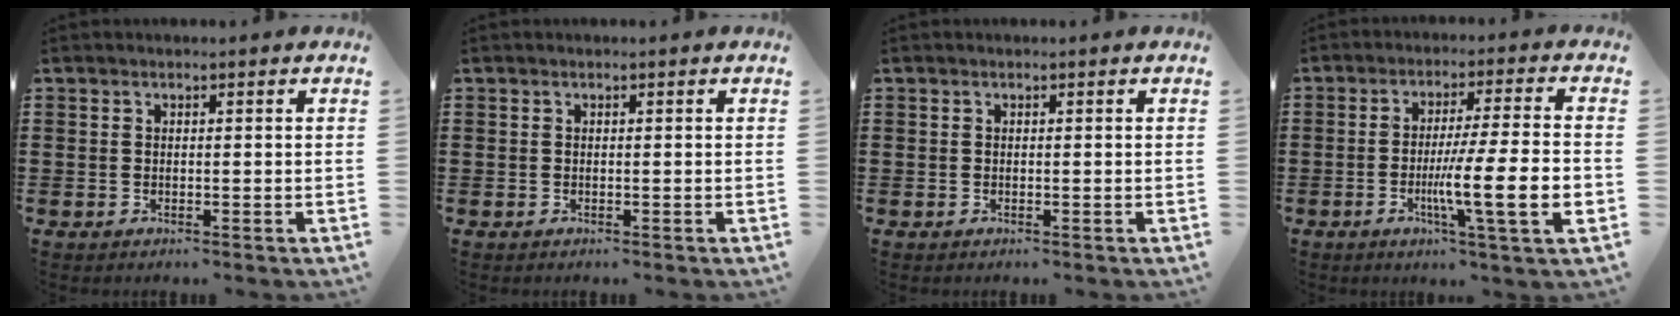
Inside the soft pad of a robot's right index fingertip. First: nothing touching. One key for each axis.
{"total": 0.0}
{"total": 0.0}
{"total": 11.5, "fx": -2.9, "fy": 0.6, "fz": 11.1, "tx": -0.190, "ty": -0.017, "tz": -0.055}